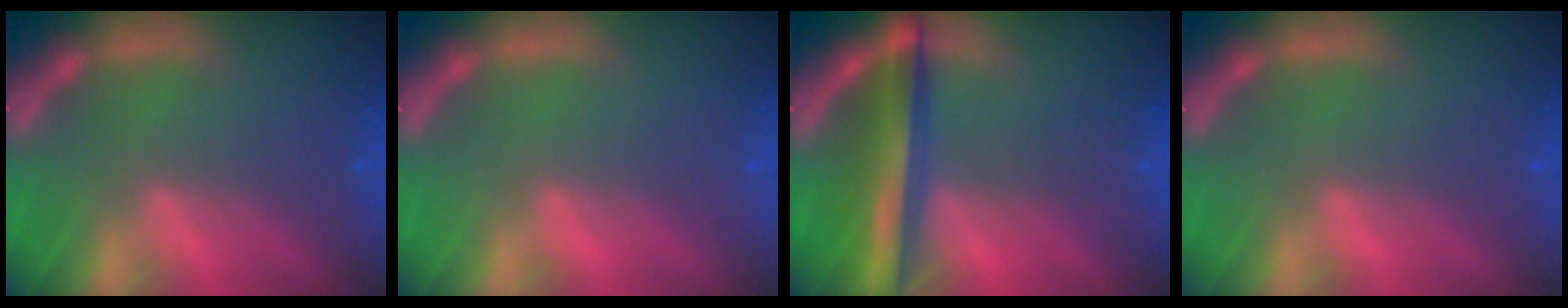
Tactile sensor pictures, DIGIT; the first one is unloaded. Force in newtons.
{"total": 0.0}
{"total": 6.5}
{"total": 0.0}